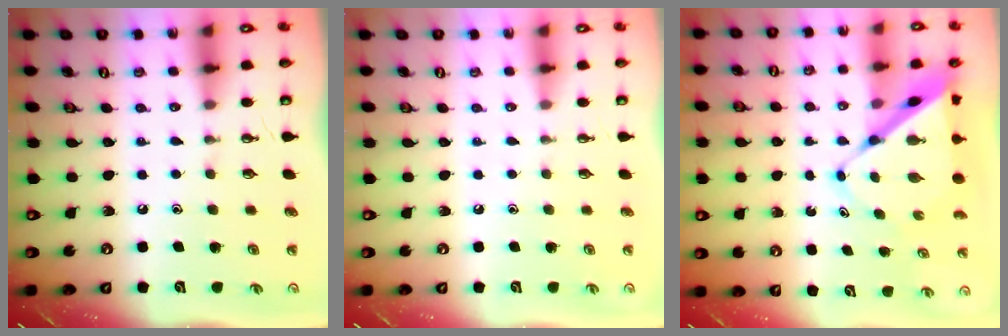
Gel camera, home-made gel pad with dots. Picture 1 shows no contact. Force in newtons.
{"total": 0.0}
{"total": 9.2, "press": 9.2, "slide": 0.9}